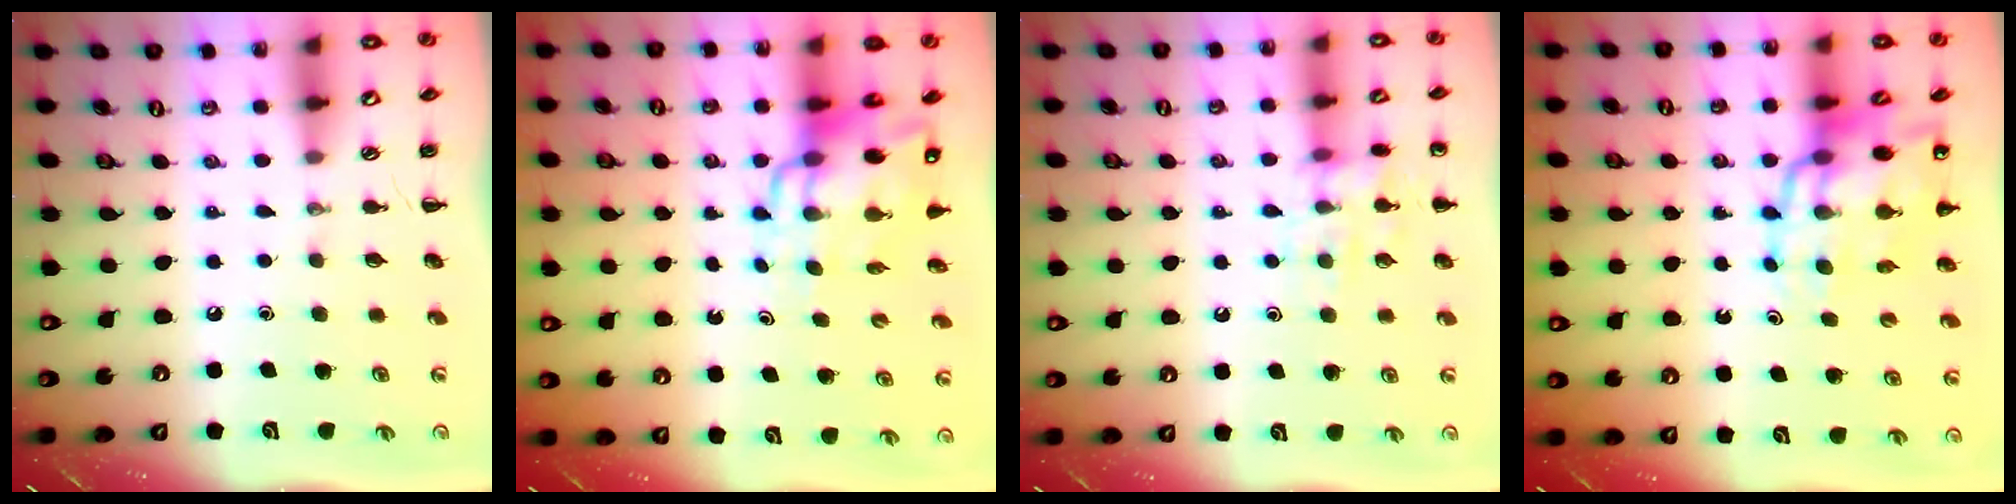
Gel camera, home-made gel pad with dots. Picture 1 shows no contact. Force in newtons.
{"total": 12.8, "press": 12.1, "slide": 4.0}
{"total": 11.5, "press": 11.5, "slide": 0.8}
{"total": 17.6, "press": 17.0, "slide": 4.3}